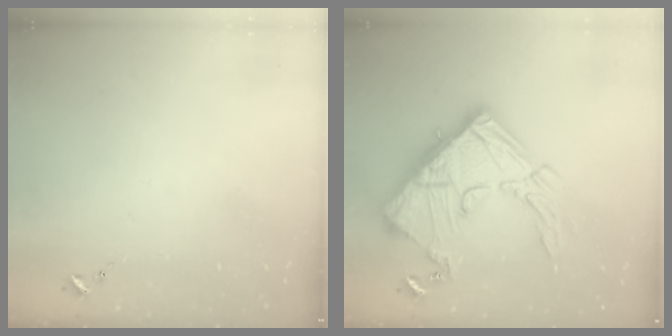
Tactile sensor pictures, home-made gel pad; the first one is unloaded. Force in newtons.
{"total": 24.8, "press": 24.7, "slide": 2.3}